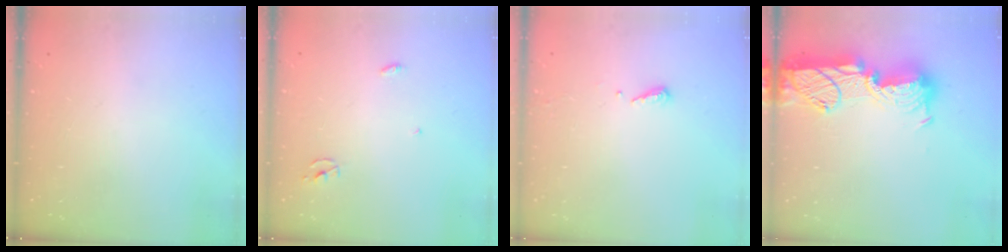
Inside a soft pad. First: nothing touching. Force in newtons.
{"total": 2.3, "press": 2.3, "slide": 0.1}
{"total": 5.3, "press": 5.3, "slide": 0.5}
{"total": 19.3, "press": 19.2, "slide": 1.1}